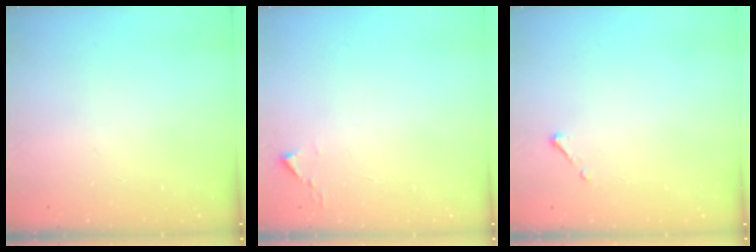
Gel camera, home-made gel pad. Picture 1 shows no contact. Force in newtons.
{"total": 2.4, "press": 2.4, "slide": 0.3}
{"total": 2.5, "press": 2.5, "slide": 0.3}